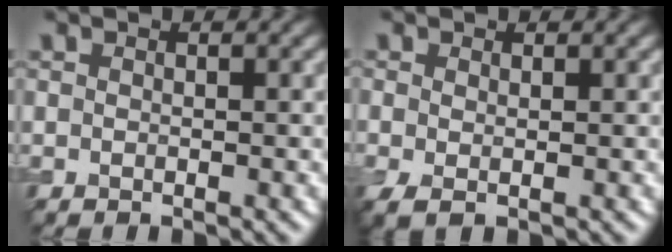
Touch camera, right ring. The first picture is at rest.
{"total": 1.6, "force": [-0.3, 0.8, 1.4], "torque": [-0.038, -0.008, -0.008]}